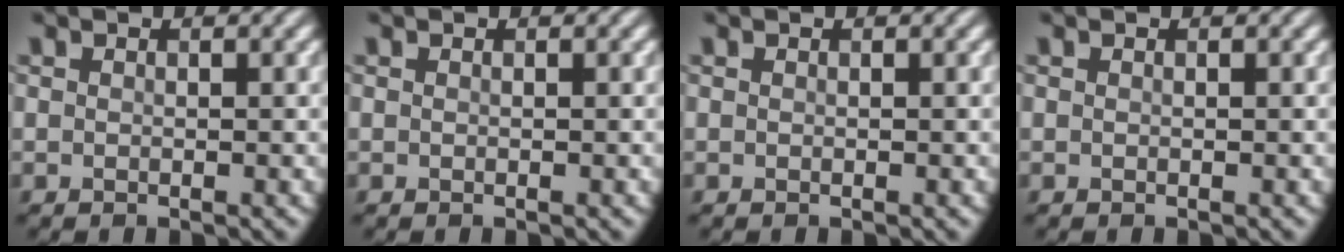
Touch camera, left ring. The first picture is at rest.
{"total": 0.0}
{"total": 0.0}
{"total": 0.0}